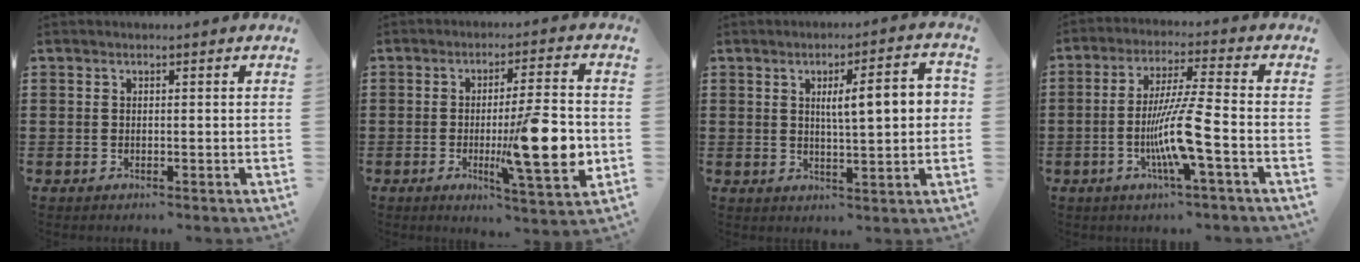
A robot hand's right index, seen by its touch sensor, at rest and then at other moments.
{"total": 14.2, "force": [-2.1, 2.8, 13.8], "torque": [-0.214, -0.016, -0.036]}
{"total": 7.7, "force": [1.4, 1.6, 7.4], "torque": [-0.131, 0.003, 0.018]}
{"total": 9.1, "force": [-3.0, 0.0, 8.6], "torque": [-0.171, -0.013, -0.063]}